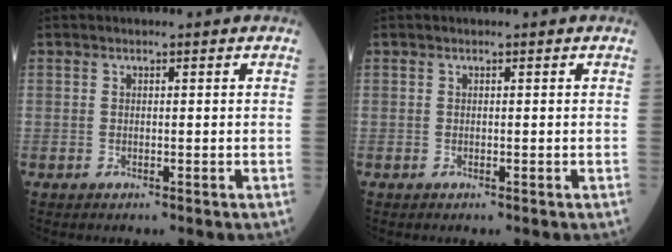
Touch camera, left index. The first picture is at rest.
{"total": 0.0}